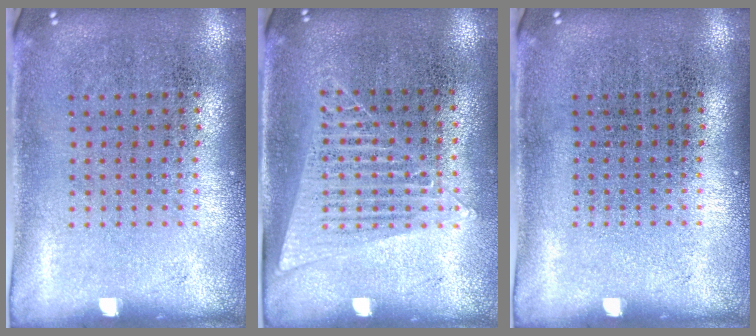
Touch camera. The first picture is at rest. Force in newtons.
{"total": 1.1, "press": 1.0, "slide": 0.5}
{"total": 0.0}